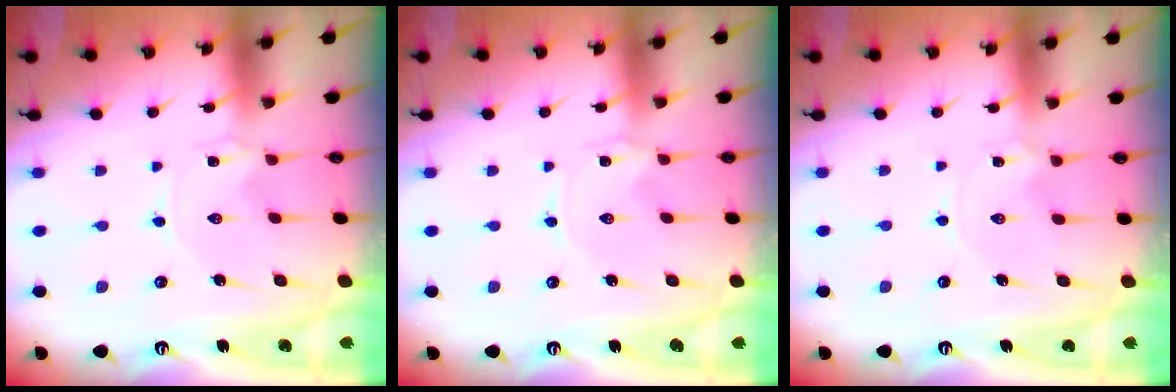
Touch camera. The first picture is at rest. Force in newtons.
{"total": 0.0}
{"total": 1.4, "press": 1.4, "slide": 0.2}